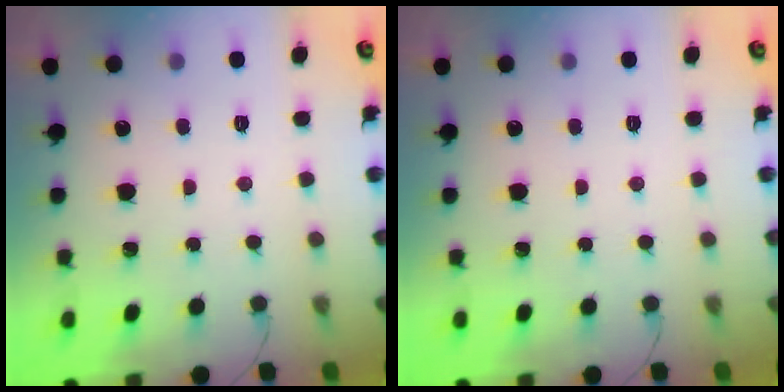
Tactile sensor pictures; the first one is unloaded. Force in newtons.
{"total": 0.0}